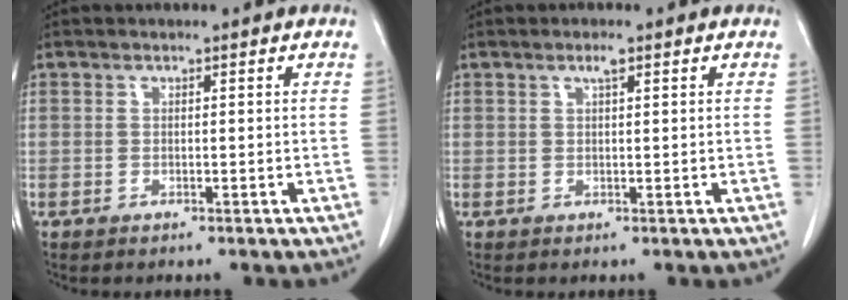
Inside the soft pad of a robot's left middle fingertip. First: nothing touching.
{"total": 1.4, "force": [0.9, 0.1, 1.1], "torque": [-0.022, -0.001, 0.016]}